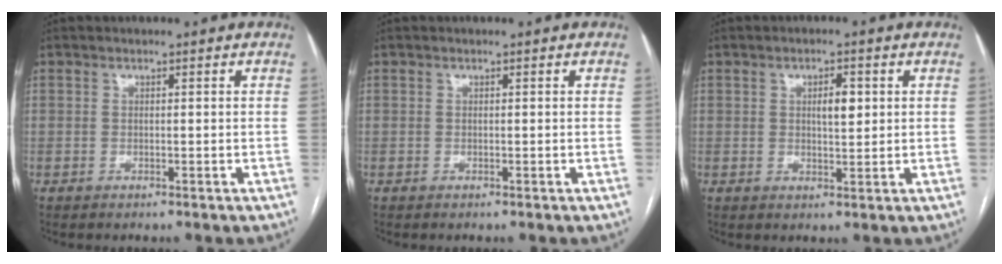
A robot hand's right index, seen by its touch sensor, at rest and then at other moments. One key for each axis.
{"total": 0.0}
{"total": 3.3, "fx": 0.8, "fy": 1.1, "fz": 3.0, "tx": -0.048, "ty": 0.001, "tz": 0.014}